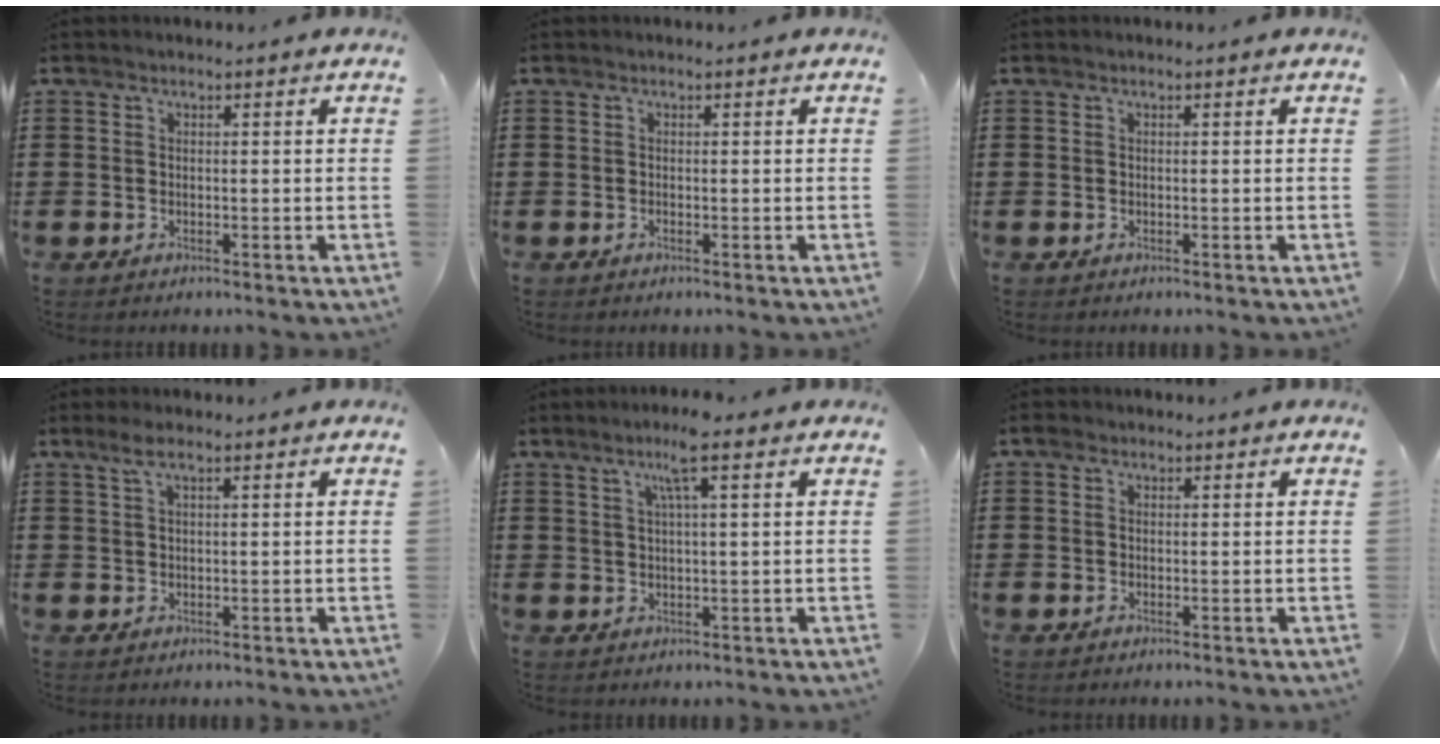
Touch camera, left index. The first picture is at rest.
{"total": 0.0}
{"total": 0.0}
{"total": 2.2, "force": [1.0, 0.4, 1.9], "torque": [-0.039, 0.002, 0.018]}
{"total": 4.6, "force": [2.4, 0.0, 3.9], "torque": [-0.083, 0.002, 0.039]}
{"total": 1.0, "force": [0.1, 0.8, 0.6], "torque": [-0.013, 0.007, 0.000]}